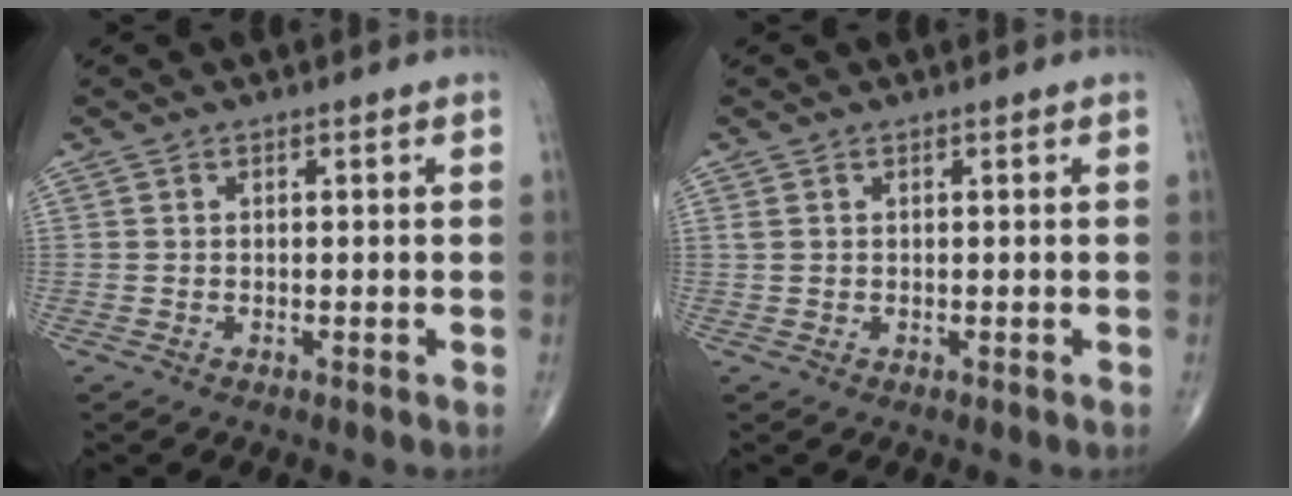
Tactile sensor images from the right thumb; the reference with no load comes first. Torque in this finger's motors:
{"motor_torque": [-0.01, -0.14, 0.20, 0.29, 0.01]}